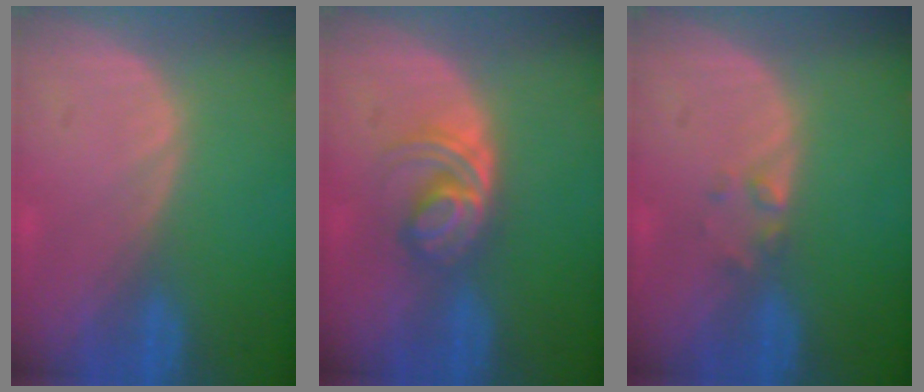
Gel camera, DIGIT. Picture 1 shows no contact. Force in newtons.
{"total": 6.0, "press": 5.2, "slide": 2.8}
{"total": 1.4, "press": 1.3, "slide": 0.2}